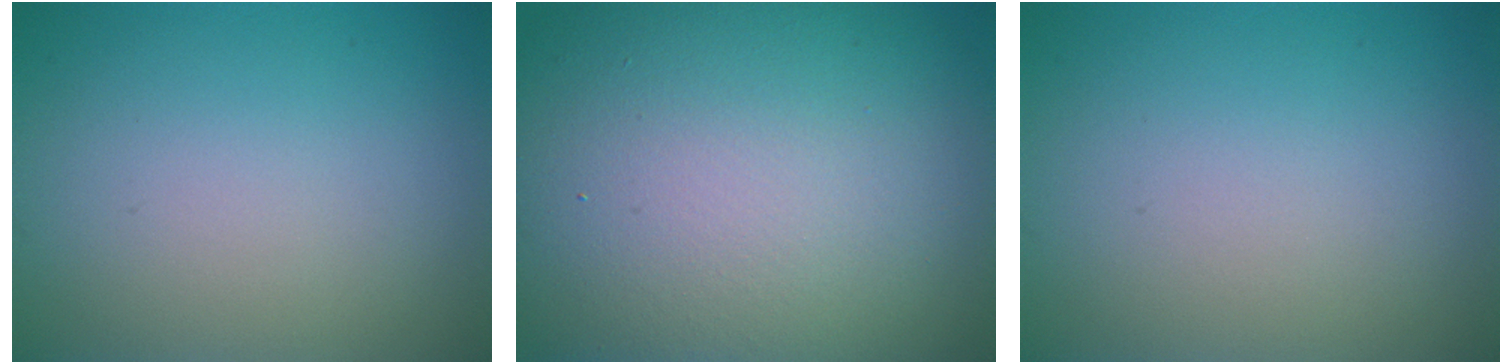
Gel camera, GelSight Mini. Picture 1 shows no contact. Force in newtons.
{"total": 18.9, "press": 18.9, "slide": 0.9}
{"total": 0.0}